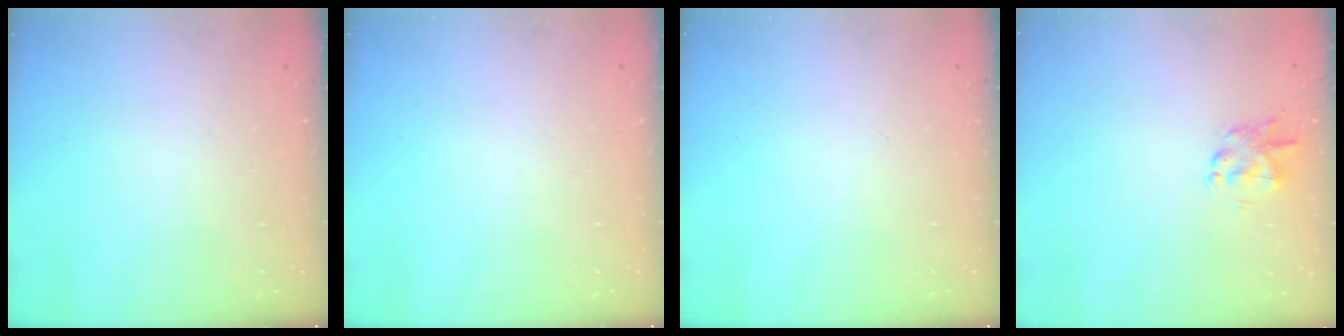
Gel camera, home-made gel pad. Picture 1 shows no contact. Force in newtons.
{"total": 0.0}
{"total": 0.0}
{"total": 1.4, "press": 1.3, "slide": 0.5}